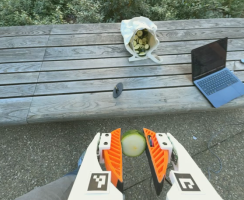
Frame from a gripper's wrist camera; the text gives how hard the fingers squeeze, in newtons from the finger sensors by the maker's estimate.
{"total": 10.8, "left": 11.0, "right": 10.7}